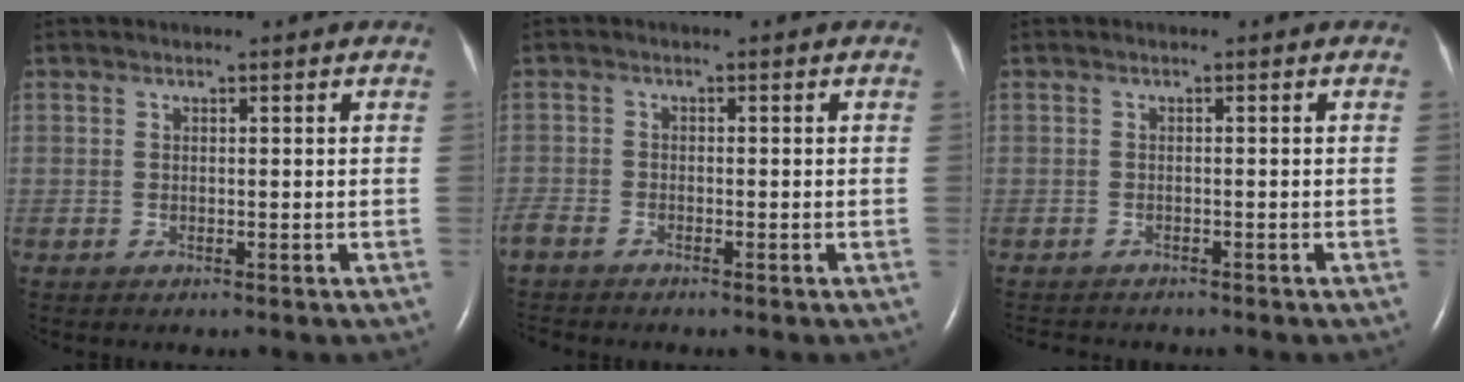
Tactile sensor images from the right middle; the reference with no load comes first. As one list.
[{"total": 3.5, "force": [-3.3, 1.0, 0.9], "torque": [-0.016, -0.010, -0.065]}, {"total": 3.3, "force": [-3.1, 0.9, 0.9], "torque": [-0.012, -0.007, -0.041]}]